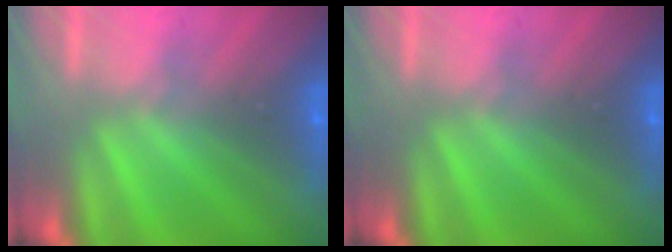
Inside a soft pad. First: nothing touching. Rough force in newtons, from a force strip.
{"total": 0.0}